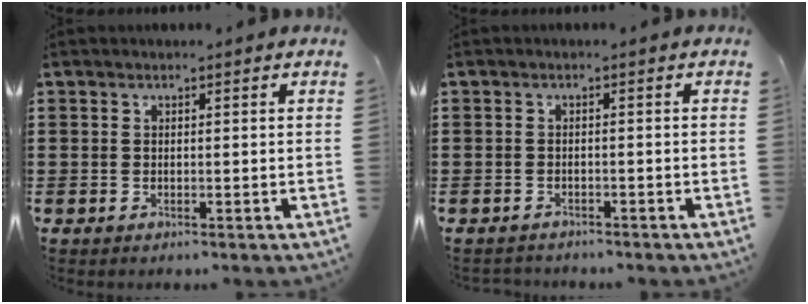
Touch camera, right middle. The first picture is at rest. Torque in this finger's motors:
{"motor_torque": [-0.02, -0.02, -0.06, -0.02]}